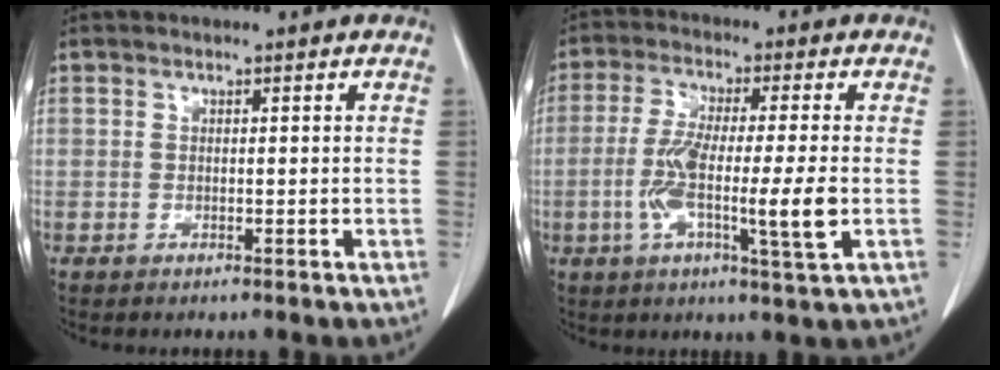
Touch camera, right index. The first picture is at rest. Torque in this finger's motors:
{"motor_torque": [1.24, -0.56, 0.58, 0.21]}